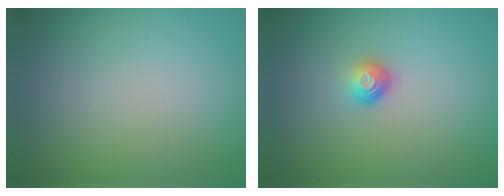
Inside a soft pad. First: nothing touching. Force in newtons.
{"total": 1.4, "press": 1.1, "slide": 1.0}